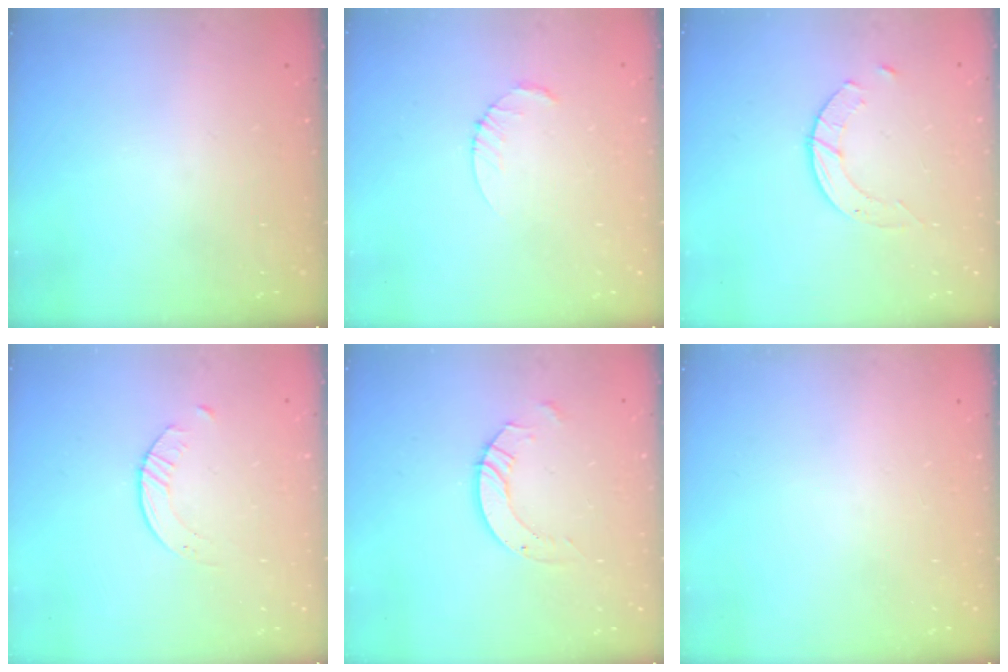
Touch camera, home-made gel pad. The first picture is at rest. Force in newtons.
{"total": 2.5, "press": 2.5, "slide": 0.3}
{"total": 5.1, "press": 5.1, "slide": 0.6}
{"total": 1.6, "press": 1.6, "slide": 0.3}
{"total": 5.0, "press": 5.0, "slide": 0.3}
{"total": 0.0}